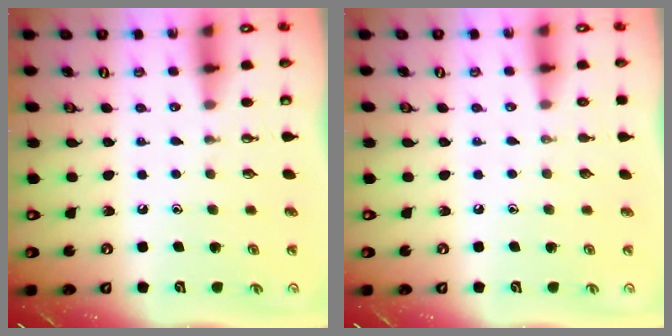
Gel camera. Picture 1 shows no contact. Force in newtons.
{"total": 0.0}